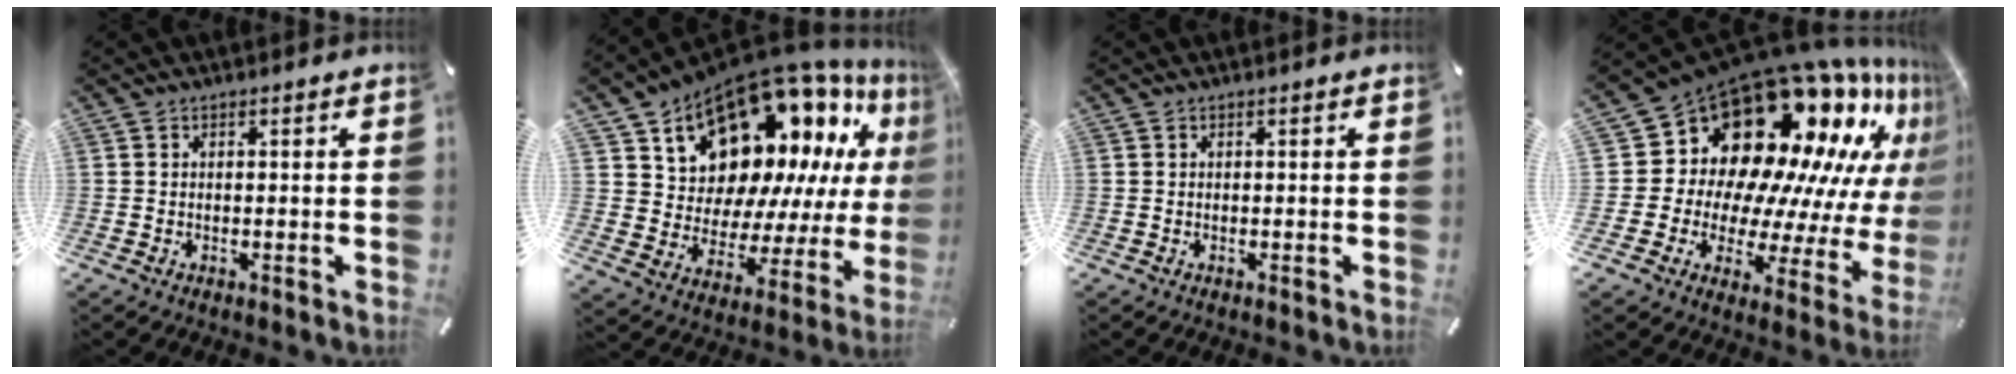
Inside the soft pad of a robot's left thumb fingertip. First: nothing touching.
{"total": 18.7, "force": [13.4, 10.9, 7.2], "torque": [-0.100, -0.127, 0.244]}
{"total": 0.0}
{"total": 22.9, "force": [13.8, 13.6, 12.1], "torque": [-0.200, -0.155, 0.258]}